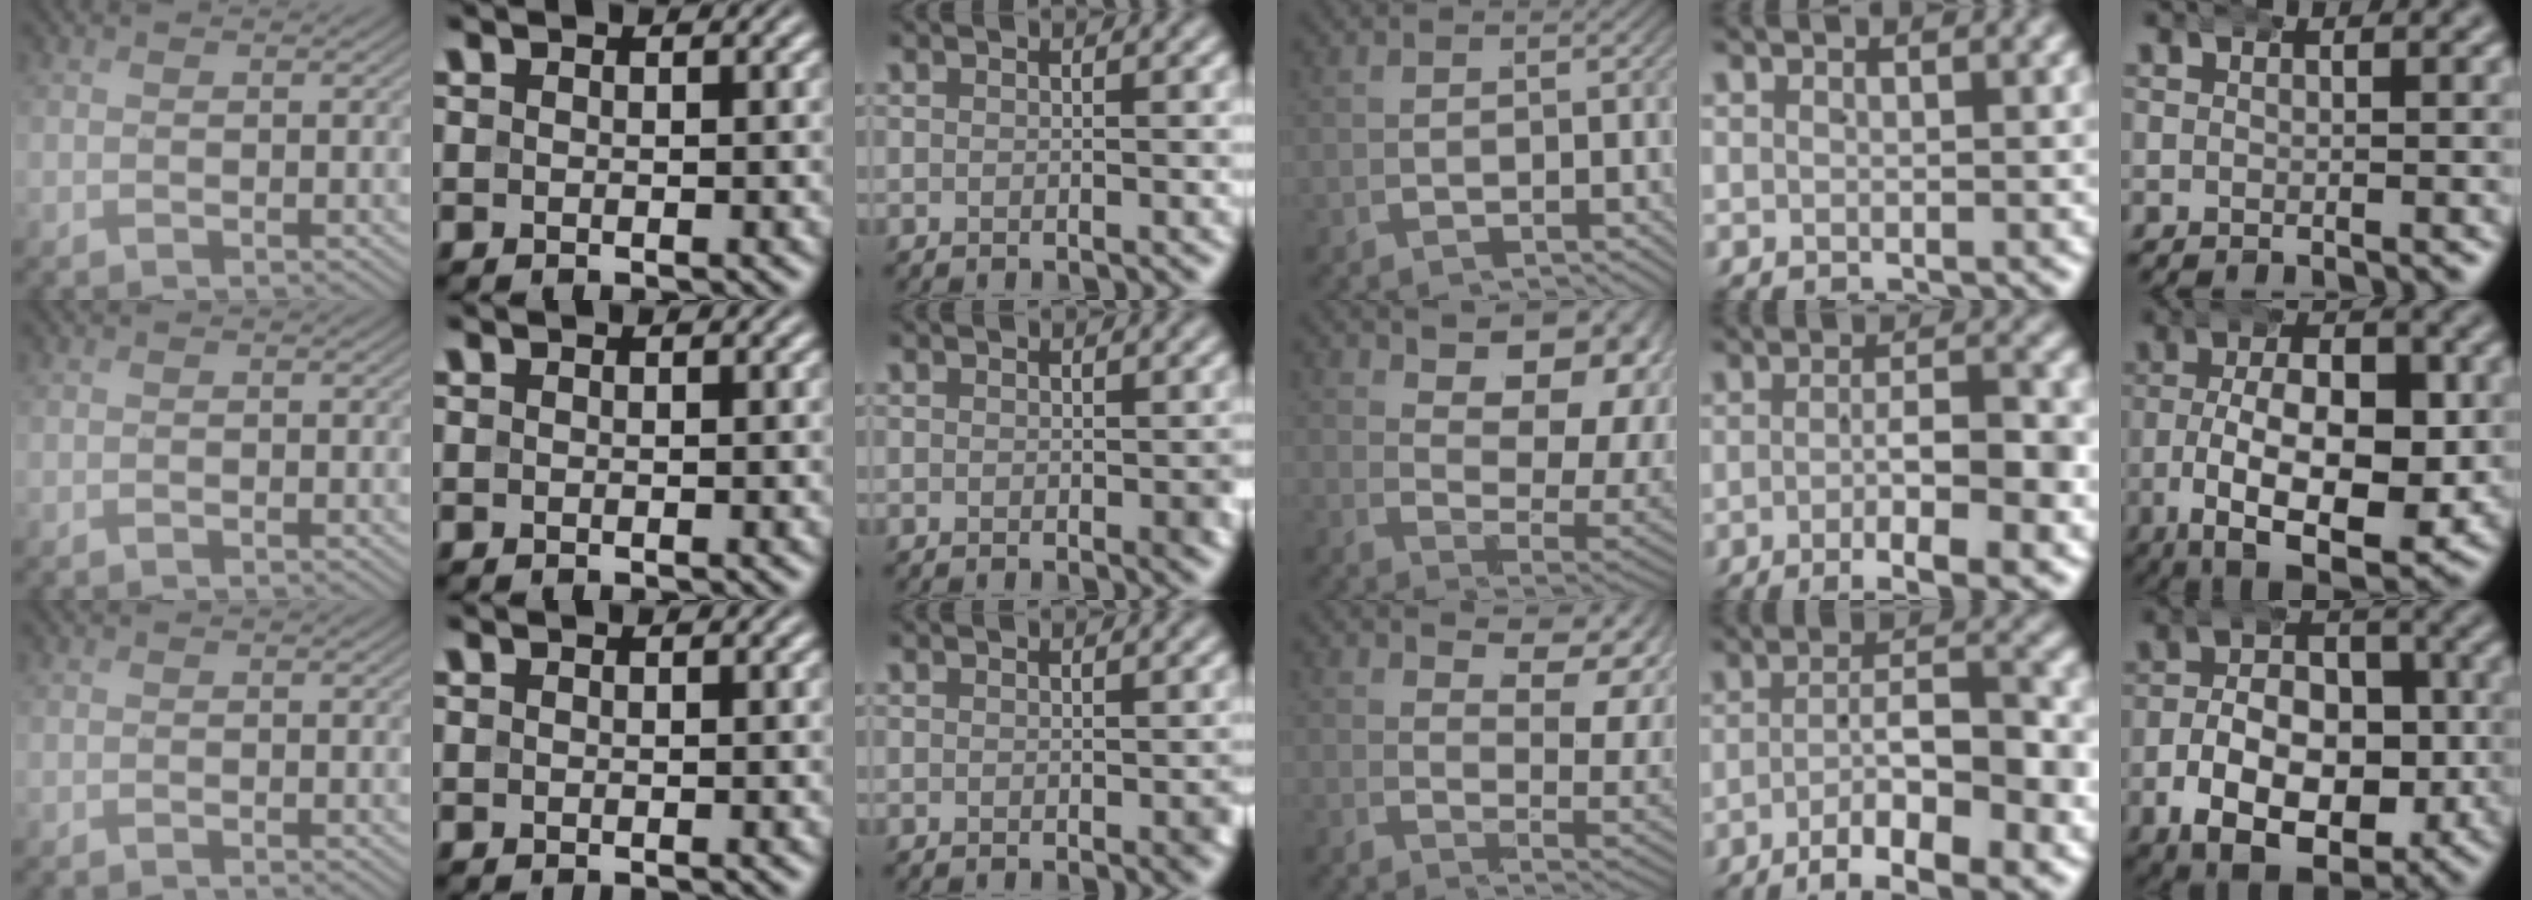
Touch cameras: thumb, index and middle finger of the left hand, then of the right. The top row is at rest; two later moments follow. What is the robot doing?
{"motion": "wrap", "object": "arm wrap"}